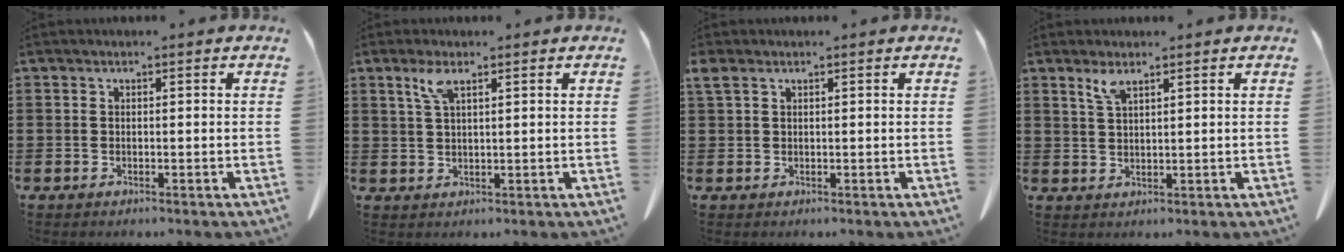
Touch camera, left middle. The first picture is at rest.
{"total": 3.4, "force": [2.0, 0.7, 2.7], "torque": [-0.060, 0.004, 0.035]}
{"total": 1.2, "force": [0.6, 0.5, 0.9], "torque": [-0.022, 0.001, 0.013]}
{"total": 2.8, "force": [2.0, 0.5, 1.9], "torque": [-0.044, -0.001, 0.037]}